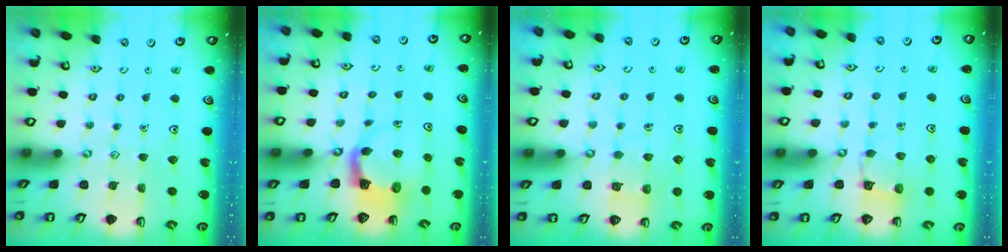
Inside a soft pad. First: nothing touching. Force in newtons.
{"total": 4.0, "press": 4.0, "slide": 0.2}
{"total": 5.7, "press": 5.6, "slide": 0.4}
{"total": 5.4, "press": 5.4, "slide": 0.4}